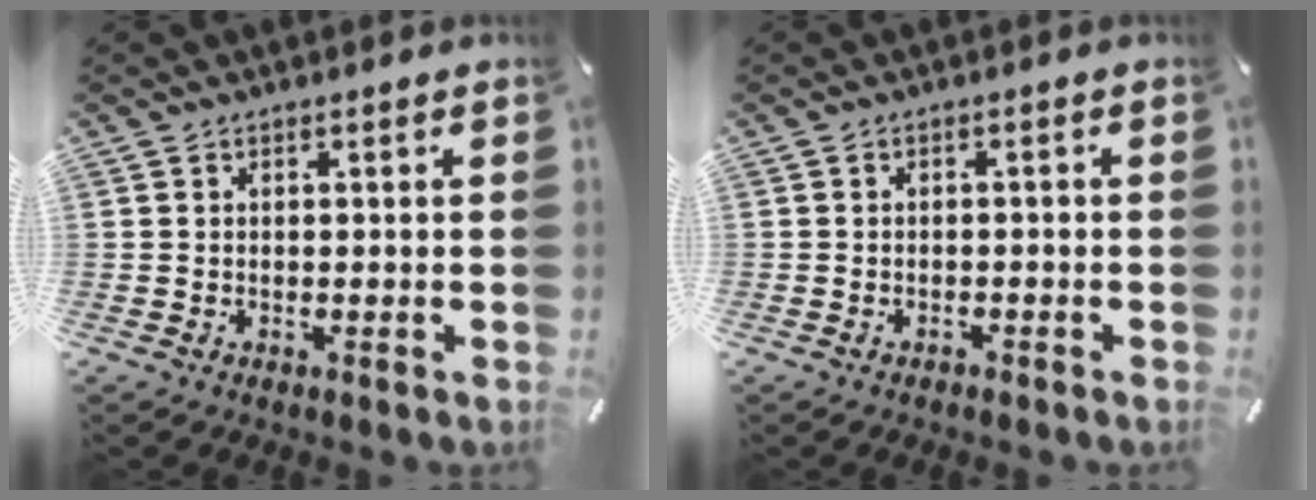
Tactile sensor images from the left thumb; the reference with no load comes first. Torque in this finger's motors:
{"motor_torque": [-0.15, -0.14, -0.11, 0.03, 0.00]}